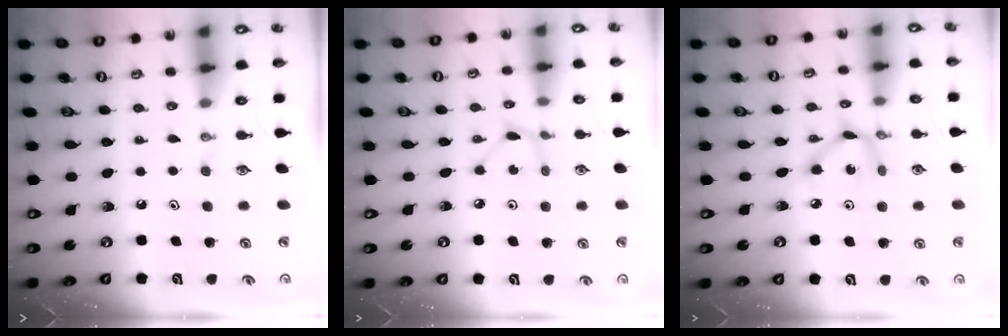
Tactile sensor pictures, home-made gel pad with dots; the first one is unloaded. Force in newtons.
{"total": 1.5, "press": 1.5, "slide": 0.1}
{"total": 4.9, "press": 4.9, "slide": 0.2}